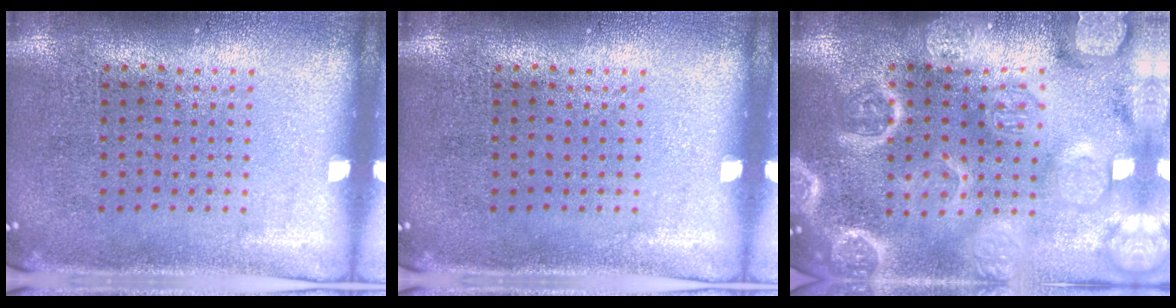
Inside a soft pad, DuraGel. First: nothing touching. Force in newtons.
{"total": 0.0}
{"total": 5.4, "press": 5.4, "slide": 0.7}